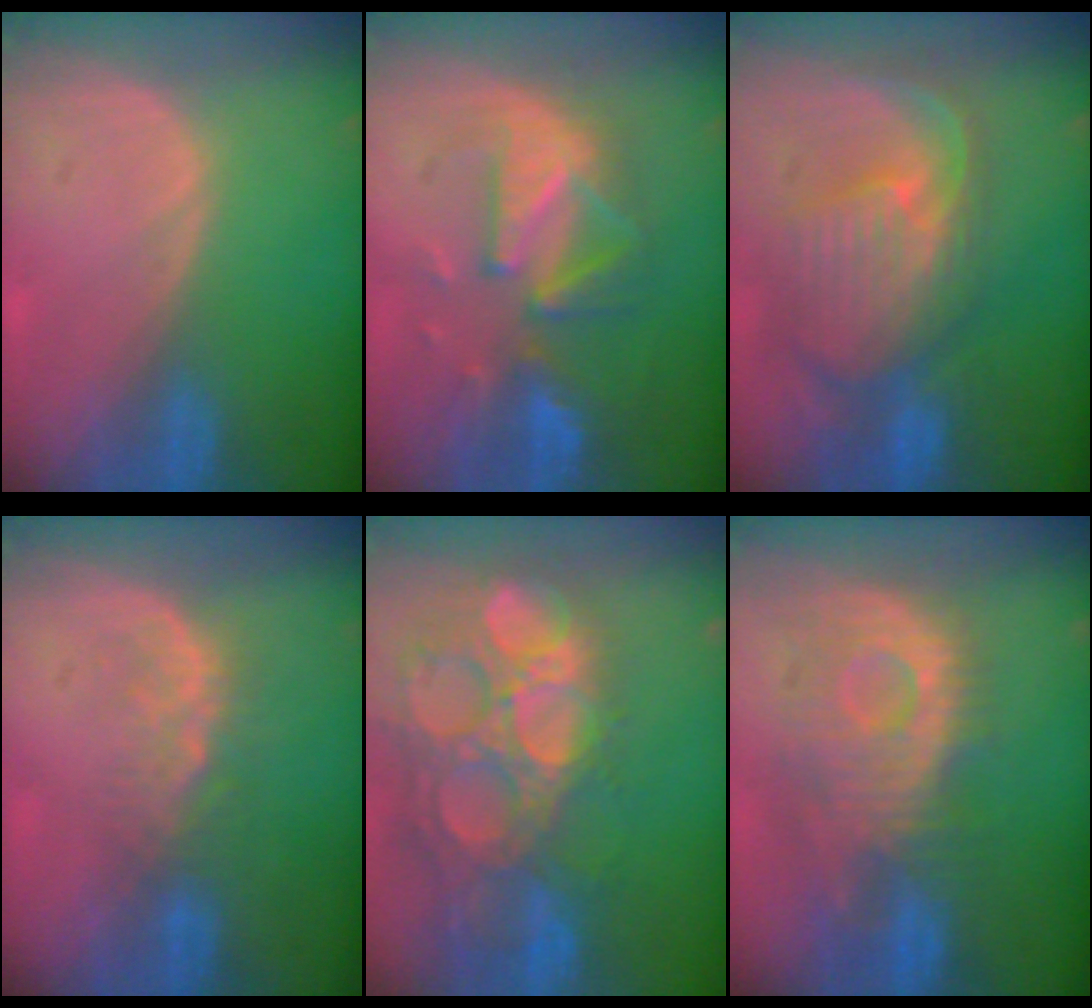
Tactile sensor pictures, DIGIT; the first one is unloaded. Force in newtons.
{"total": 9.7, "press": 8.8, "slide": 4.0}
{"total": 11.1, "press": 9.7, "slide": 5.5}
{"total": 4.4, "press": 4.0, "slide": 1.9}
{"total": 15.4, "press": 12.8, "slide": 8.7}
{"total": 10.6, "press": 9.9, "slide": 3.9}